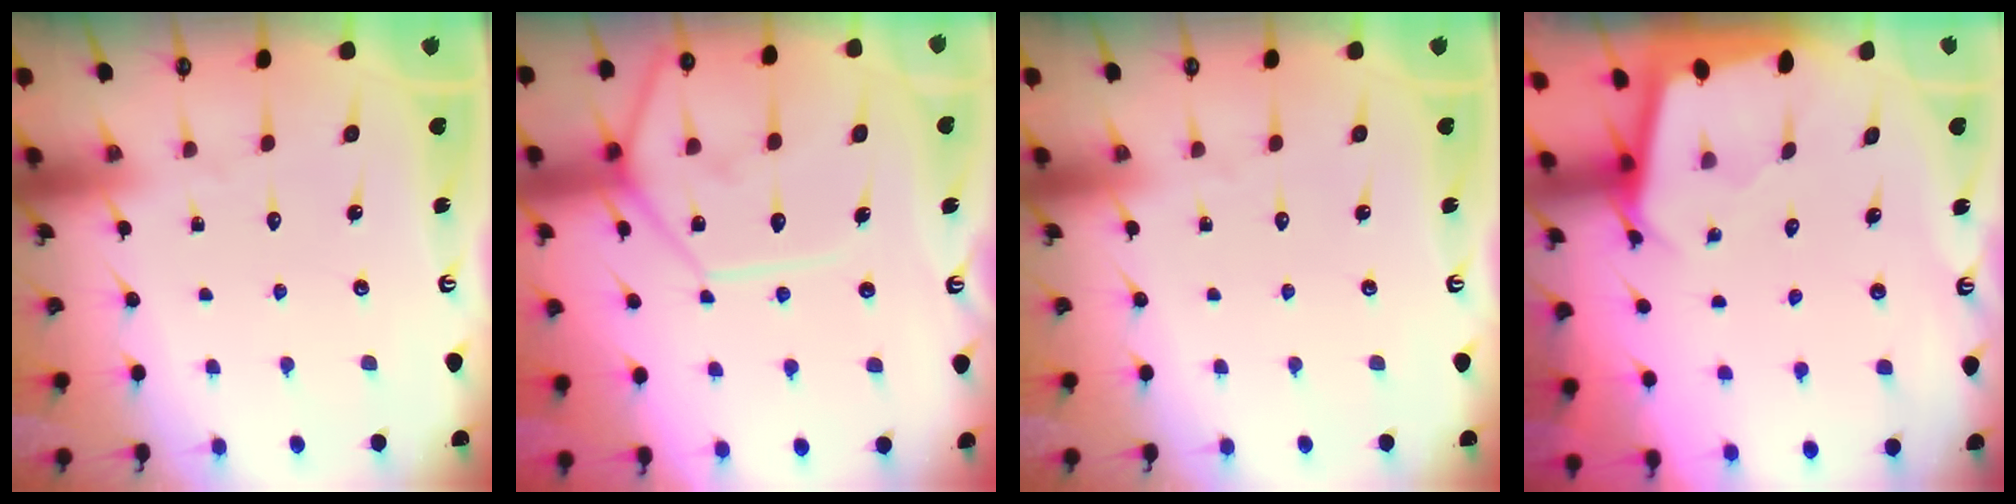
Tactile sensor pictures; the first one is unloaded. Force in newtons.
{"total": 12.6, "press": 12.5, "slide": 1.7}
{"total": 0.0}
{"total": 2.5, "press": 2.5, "slide": 0.1}